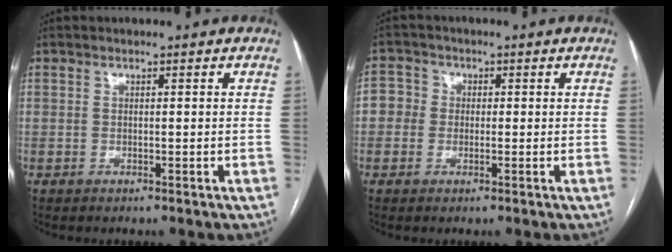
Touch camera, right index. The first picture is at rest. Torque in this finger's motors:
{"motor_torque": [0.27, 0.21, 0.23, 0.07]}